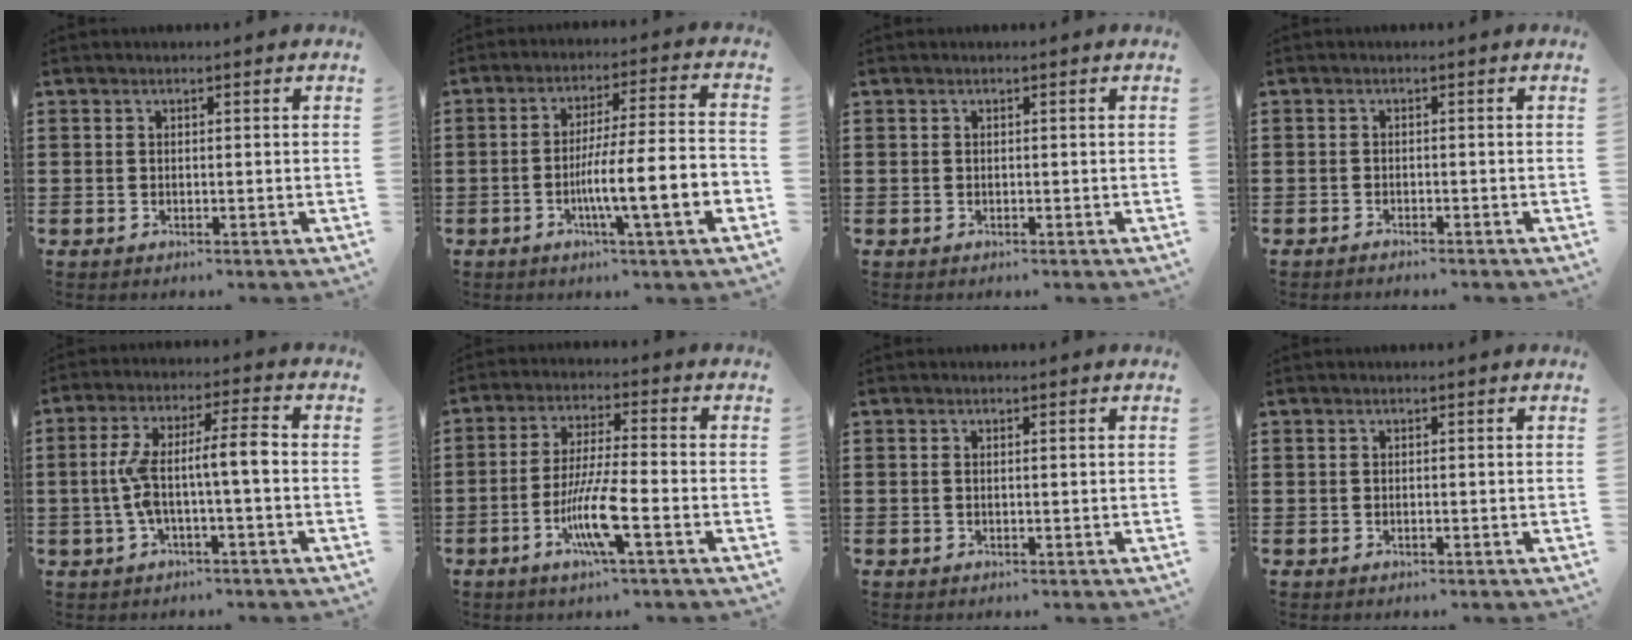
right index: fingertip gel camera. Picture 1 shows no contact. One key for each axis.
{"total": 10.1, "fx": -3.7, "fy": 0.5, "fz": 9.3, "tx": -0.148, "ty": -0.008, "tz": -0.069}
{"total": 0.0}
{"total": 1.0, "fx": -1.0, "fy": 0.0, "fz": 0.1, "tx": -0.004, "ty": 0.000, "tz": -0.020}
{"total": 8.2, "fx": -0.8, "fy": 1.2, "fz": 8.0, "tx": -0.159, "ty": -0.001, "tz": -0.023}
{"total": 9.0, "fx": -3.6, "fy": 0.9, "fz": 8.2, "tx": -0.174, "ty": -0.017, "tz": -0.072}
{"total": 0.5, "fx": 0.0, "fy": 0.0, "fz": 0.5, "tx": -0.011, "ty": -0.002, "tz": 0.001}
{"total": 0.0}